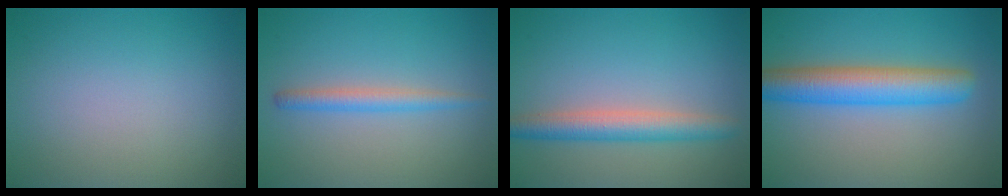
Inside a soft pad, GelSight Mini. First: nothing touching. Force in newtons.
{"total": 2.1, "press": 2.1, "slide": 0.1}
{"total": 3.8, "press": 3.8, "slide": 0.1}
{"total": 6.2, "press": 6.2, "slide": 0.2}